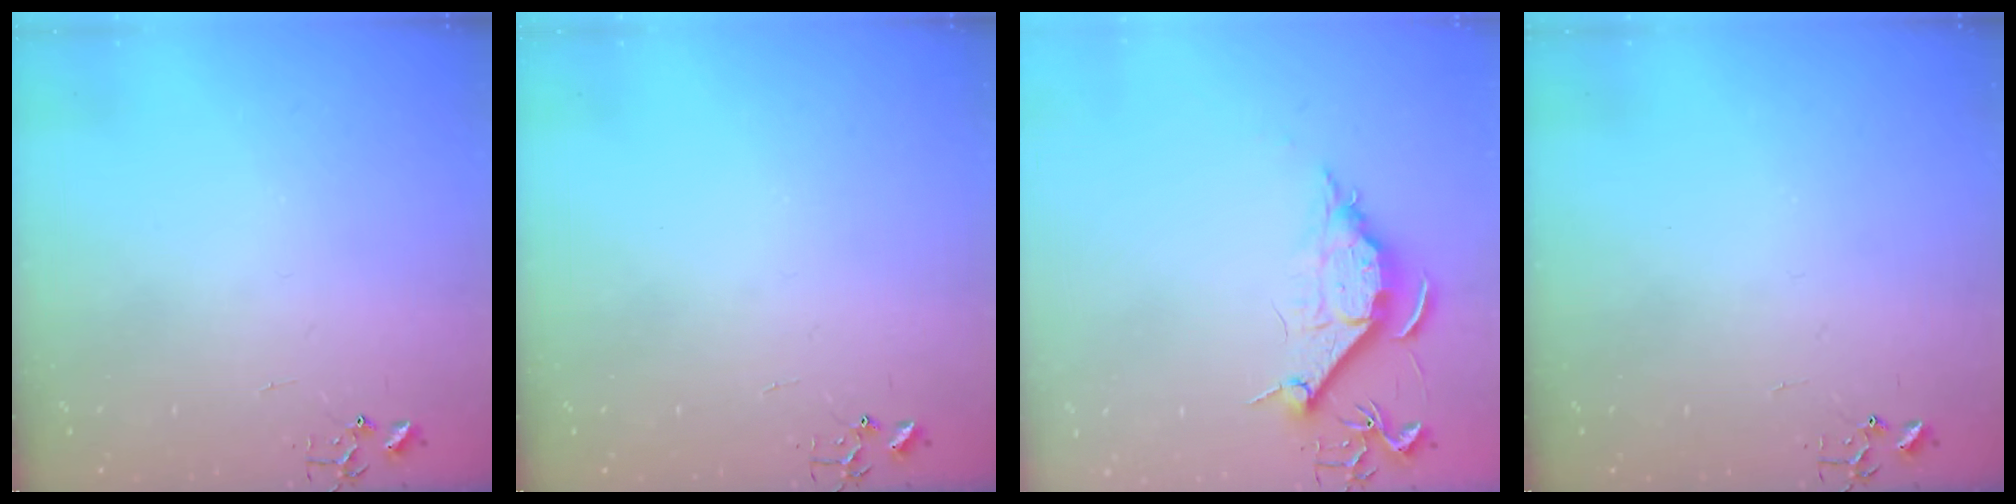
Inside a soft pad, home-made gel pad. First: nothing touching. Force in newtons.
{"total": 0.0}
{"total": 9.3, "press": 9.2, "slide": 1.0}
{"total": 0.0}